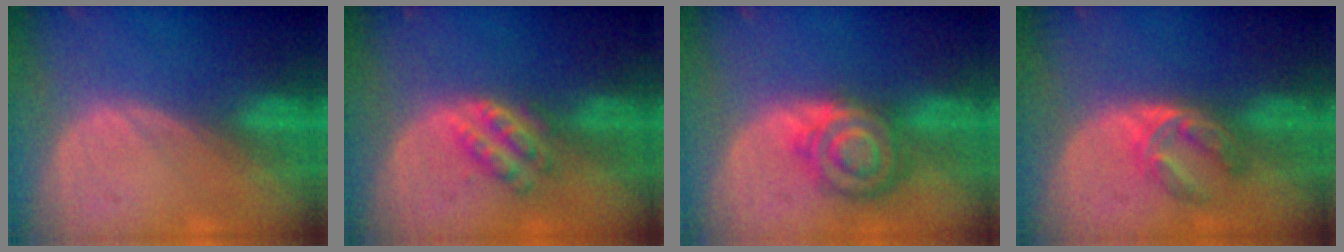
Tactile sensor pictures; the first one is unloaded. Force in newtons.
{"total": 4.6, "press": 4.5, "slide": 1.0}
{"total": 7.4, "press": 7.4, "slide": 0.4}
{"total": 5.8, "press": 4.7, "slide": 3.4}